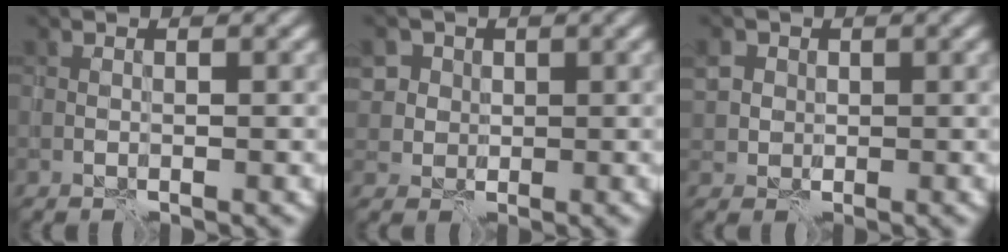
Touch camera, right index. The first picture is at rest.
{"total": 4.7, "force": [1.7, 4.1, 1.4], "torque": [-0.031, 0.009, 0.028]}
{"total": 2.9, "force": [0.7, 2.7, 0.9], "torque": [-0.024, 0.008, 0.012]}